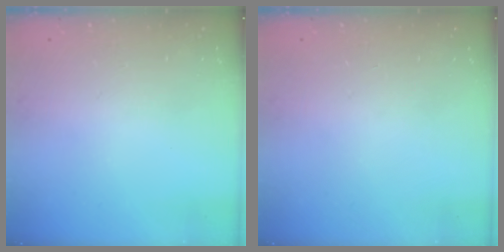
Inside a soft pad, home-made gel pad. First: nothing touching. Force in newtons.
{"total": 0.0}